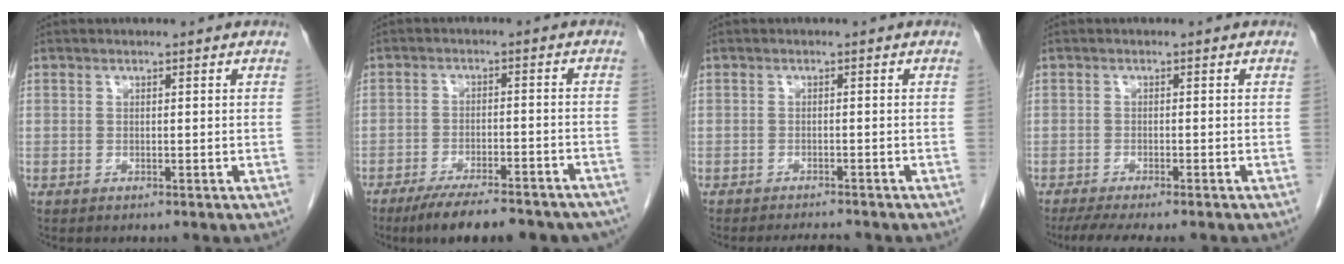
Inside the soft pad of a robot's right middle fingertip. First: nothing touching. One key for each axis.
{"total": 17.1, "fx": -14.4, "fy": 3.7, "fz": 8.4, "tx": -0.095, "ty": 0.000, "tz": -0.194}
{"total": 3.2, "fx": -3.1, "fy": 0.3, "fz": 0.8, "tx": -0.012, "ty": -0.009, "tz": -0.045}
{"total": 6.9, "fx": -5.7, "fy": 0.8, "fz": 3.9, "tx": -0.054, "ty": -0.011, "tz": -0.088}